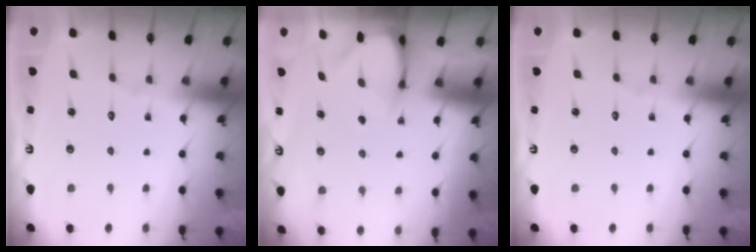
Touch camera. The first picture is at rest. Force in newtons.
{"total": 3.7, "press": 3.7, "slide": 0.3}
{"total": 0.0}